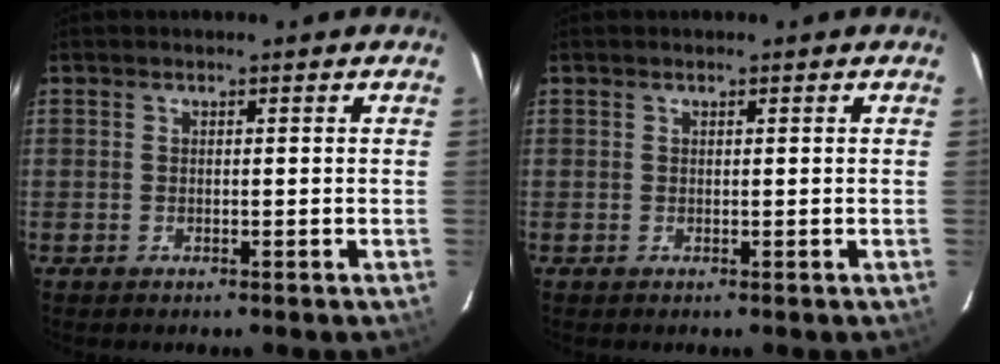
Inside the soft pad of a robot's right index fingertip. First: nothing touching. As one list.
[{"total": 0.0}]